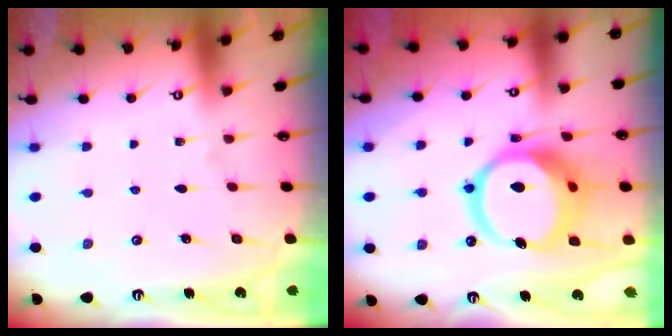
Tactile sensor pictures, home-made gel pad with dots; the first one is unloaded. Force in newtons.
{"total": 17.0, "press": 16.9, "slide": 2.1}